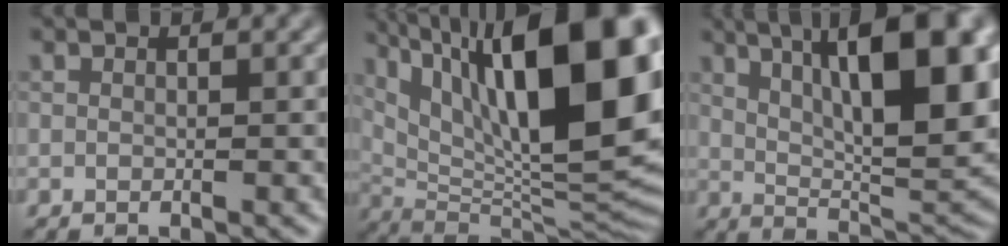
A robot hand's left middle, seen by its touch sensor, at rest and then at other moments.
{"total": 18.4, "force": [5.9, 7.7, 15.7], "torque": [-0.242, 0.028, 0.113]}
{"total": 13.7, "force": [5.0, 4.5, 12.0], "torque": [-0.164, 0.011, 0.091]}